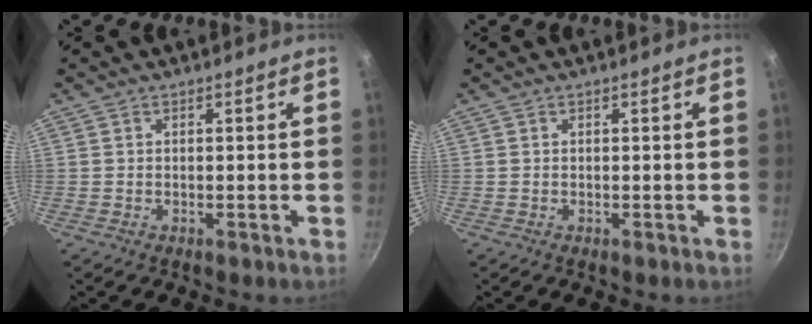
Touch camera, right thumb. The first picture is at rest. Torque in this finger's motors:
{"motor_torque": [-0.10, -0.18, 0.24, -0.11, -0.01]}